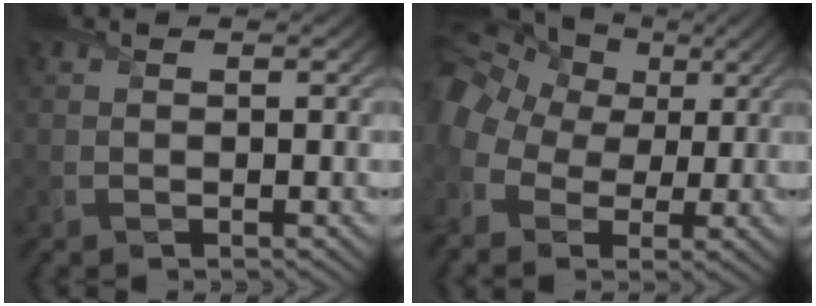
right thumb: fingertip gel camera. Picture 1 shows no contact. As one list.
[{"total": 13.1, "force": [2.2, 10.1, 8.0], "torque": [-0.214, 0.009, 0.033]}]